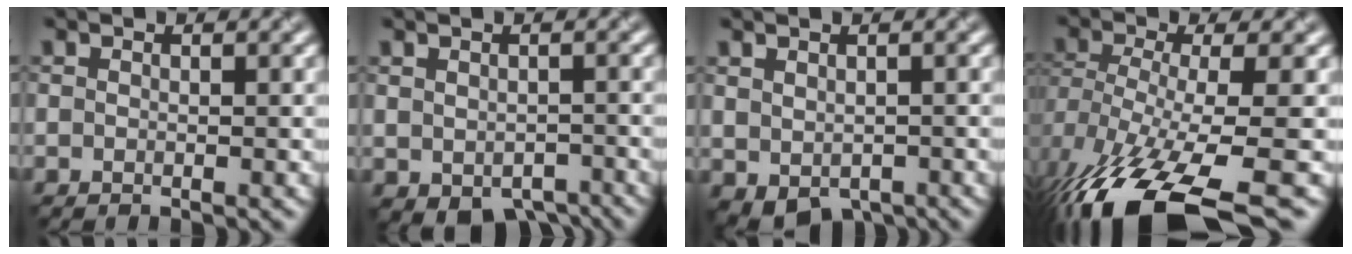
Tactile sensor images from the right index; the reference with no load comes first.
{"total": 4.0, "force": [-2.1, 2.3, 2.4], "torque": [-0.027, -0.018, -0.018]}
{"total": 3.4, "force": [-1.3, 2.1, 2.3], "torque": [-0.034, -0.013, -0.012]}
{"total": 12.5, "force": [-7.5, 4.2, 9.1], "torque": [-0.193, -0.023, -0.116]}